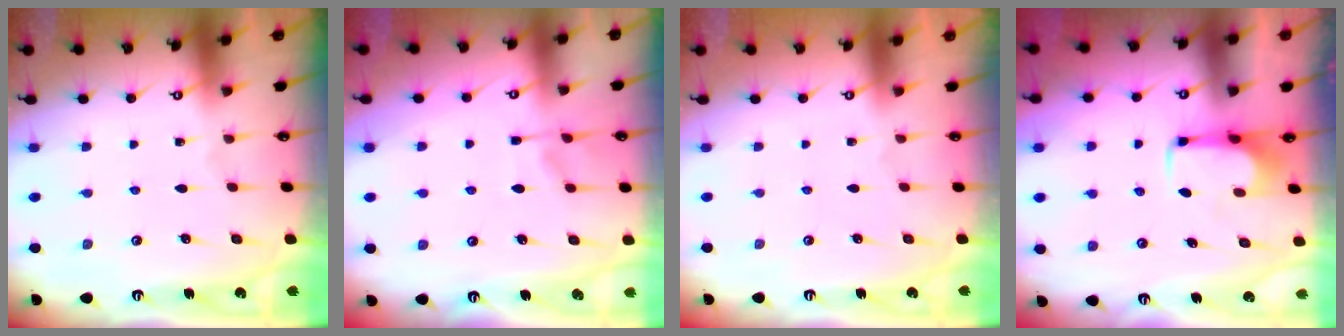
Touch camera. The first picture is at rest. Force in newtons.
{"total": 1.2, "press": 0.1, "slide": 1.2}
{"total": 1.5, "press": 1.4, "slide": 0.6}
{"total": 2.0, "press": 1.9, "slide": 0.4}